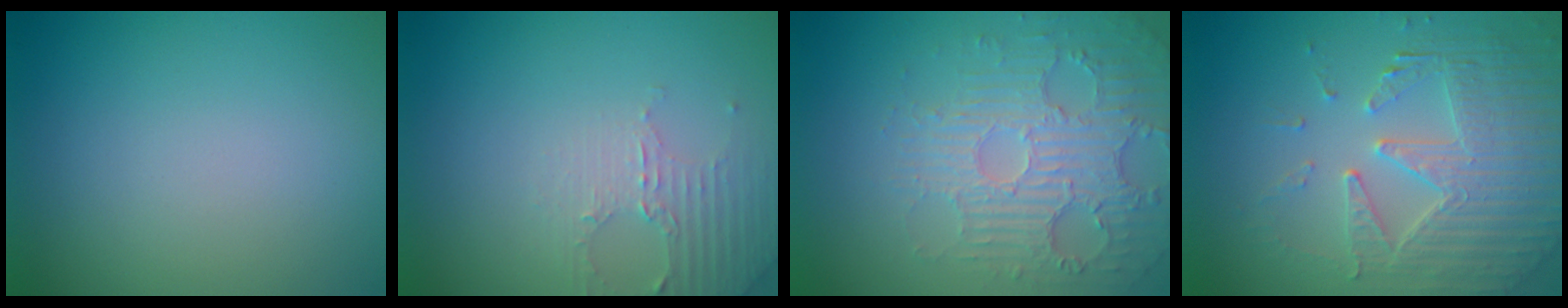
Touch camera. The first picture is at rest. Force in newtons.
{"total": 2.6, "press": 2.5, "slide": 0.7}
{"total": 4.3, "press": 3.8, "slide": 2.1}
{"total": 5.7, "press": 4.7, "slide": 3.3}